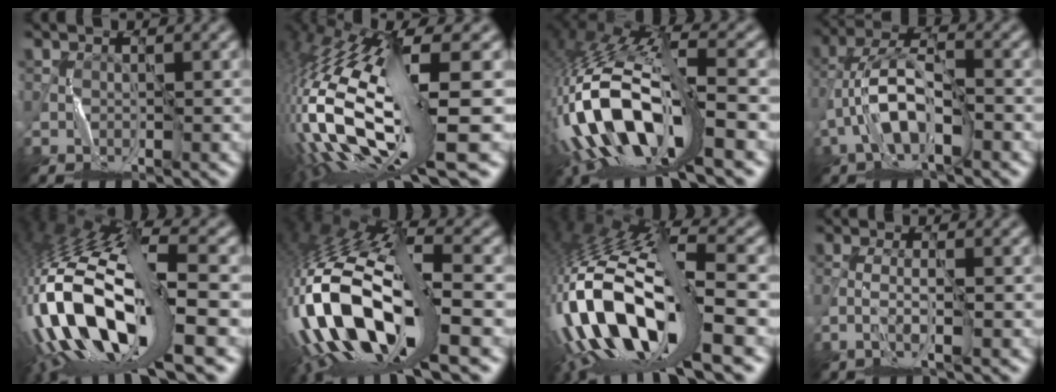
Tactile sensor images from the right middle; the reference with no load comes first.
{"total": 16.7, "force": [-1.6, 5.6, 15.6], "torque": [-0.335, -0.023, -0.007]}
{"total": 13.7, "force": [-4.8, 5.9, 11.4], "torque": [-0.234, -0.001, -0.080]}
{"total": 6.6, "force": [-2.3, 3.2, 5.2], "torque": [-0.110, 0.016, -0.048]}
{"total": 15.9, "force": [-3.6, 5.7, 14.4], "torque": [-0.299, 0.020, -0.057]}
{"total": 14.8, "force": [-3.8, 6.4, 12.9], "torque": [-0.266, 0.014, -0.063]}
{"total": 15.4, "force": [-4.6, 6.1, 13.3], "torque": [-0.274, 0.020, -0.079]}
{"total": 1.9, "force": [-1.1, 0.3, 1.5], "torque": [-0.035, 0.001, -0.030]}